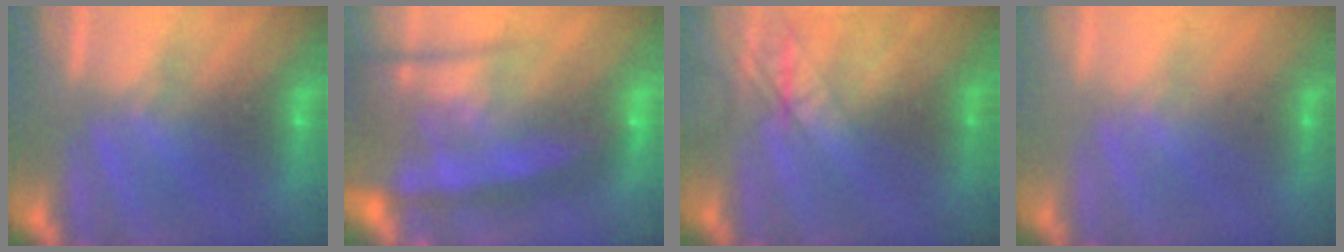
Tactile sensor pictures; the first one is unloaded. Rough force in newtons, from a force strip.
{"total": 7.3}
{"total": 2.5}
{"total": 2.3}